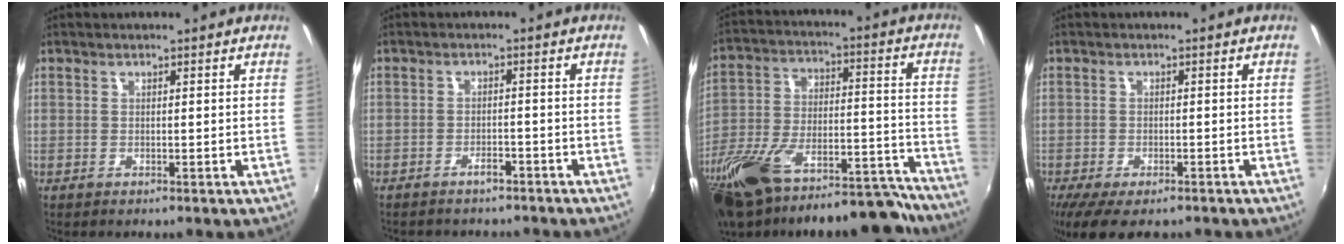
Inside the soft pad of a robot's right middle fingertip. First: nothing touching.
{"total": 3.8, "force": [-3.3, 1.4, 1.3], "torque": [-0.033, 0.001, -0.046]}
{"total": 27.9, "force": [-22.3, 9.5, 13.8], "torque": [-0.259, -0.010, -0.328]}
{"total": 8.7, "force": [-6.2, 3.3, 5.2], "torque": [-0.120, -0.034, -0.103]}